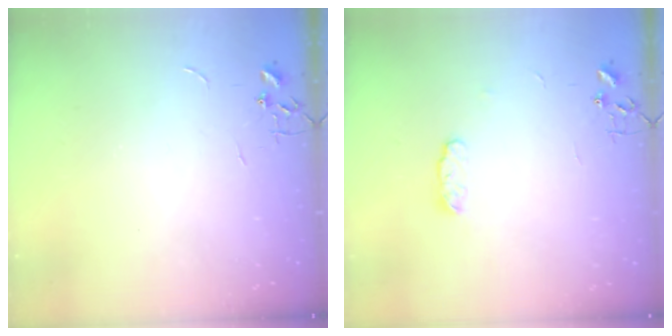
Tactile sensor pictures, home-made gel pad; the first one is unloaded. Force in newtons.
{"total": 5.8, "press": 5.8, "slide": 0.3}